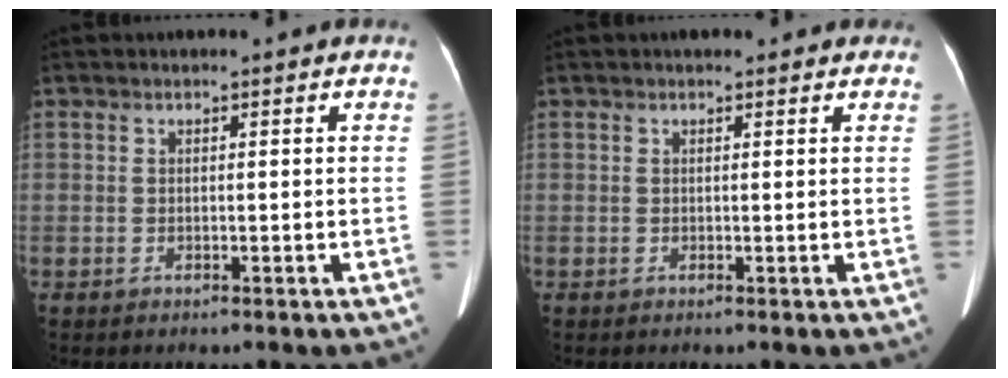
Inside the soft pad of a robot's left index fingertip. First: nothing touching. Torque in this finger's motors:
{"motor_torque": [0.34, -0.60, 0.04, 0.06]}